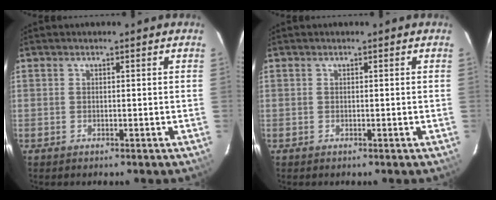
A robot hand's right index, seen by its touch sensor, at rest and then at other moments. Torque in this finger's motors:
{"motor_torque": [0.00, 0.00, 0.00, 0.00]}